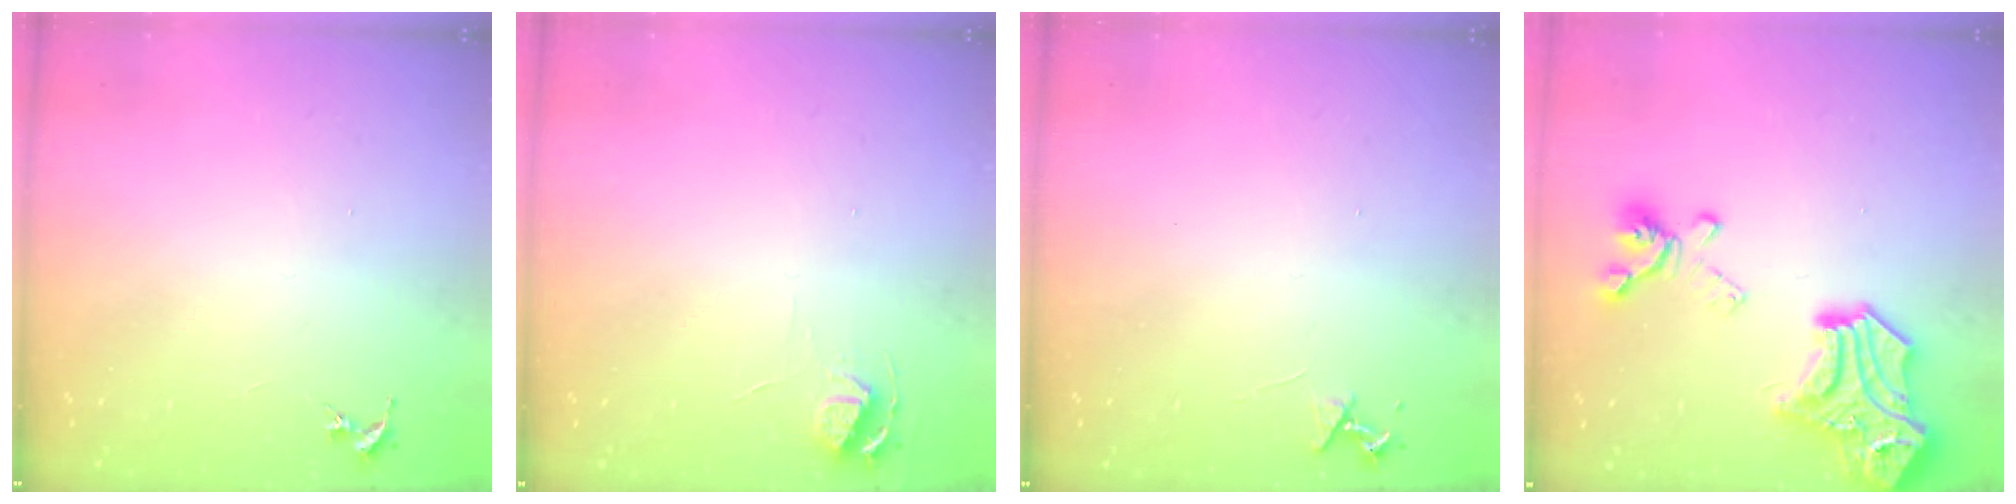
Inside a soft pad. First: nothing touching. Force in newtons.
{"total": 4.8, "press": 4.7, "slide": 0.6}
{"total": 4.2, "press": 4.1, "slide": 0.5}
{"total": 24.0, "press": 24.0, "slide": 1.3}